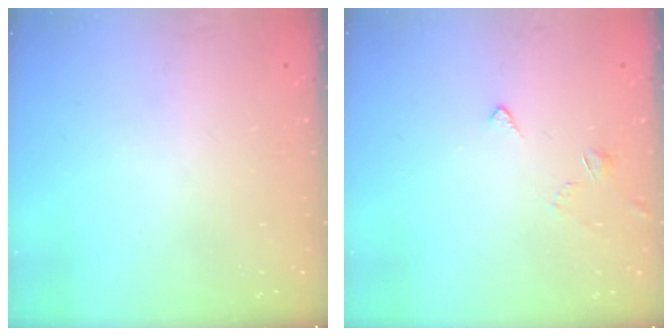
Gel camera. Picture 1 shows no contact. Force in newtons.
{"total": 2.9, "press": 2.8, "slide": 0.6}